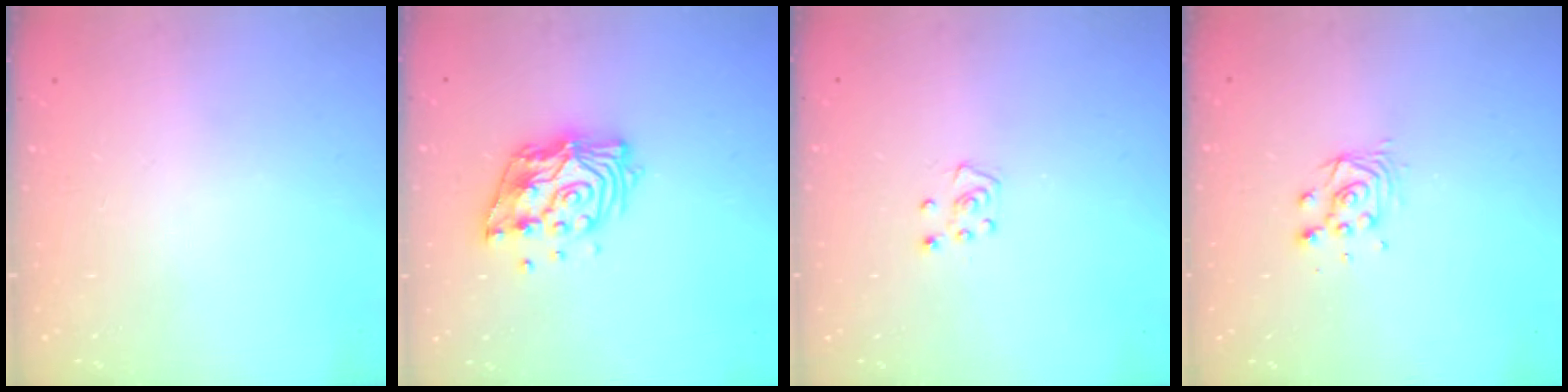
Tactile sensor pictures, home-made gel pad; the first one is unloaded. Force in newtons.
{"total": 13.0, "press": 12.9, "slide": 1.1}
{"total": 4.8, "press": 4.8, "slide": 0.4}
{"total": 4.7, "press": 4.7, "slide": 0.4}